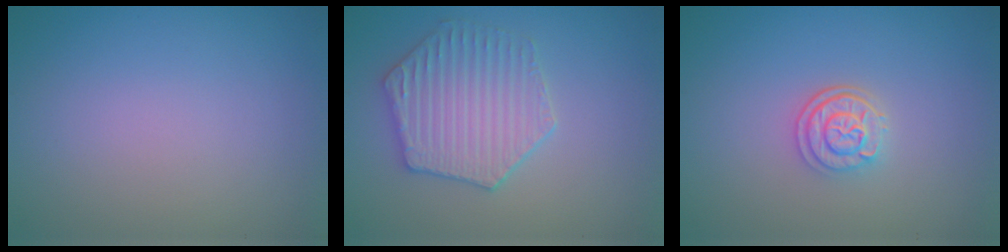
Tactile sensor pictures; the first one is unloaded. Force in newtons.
{"total": 4.3, "press": 4.0, "slide": 1.6}
{"total": 2.6, "press": 2.2, "slide": 1.3}